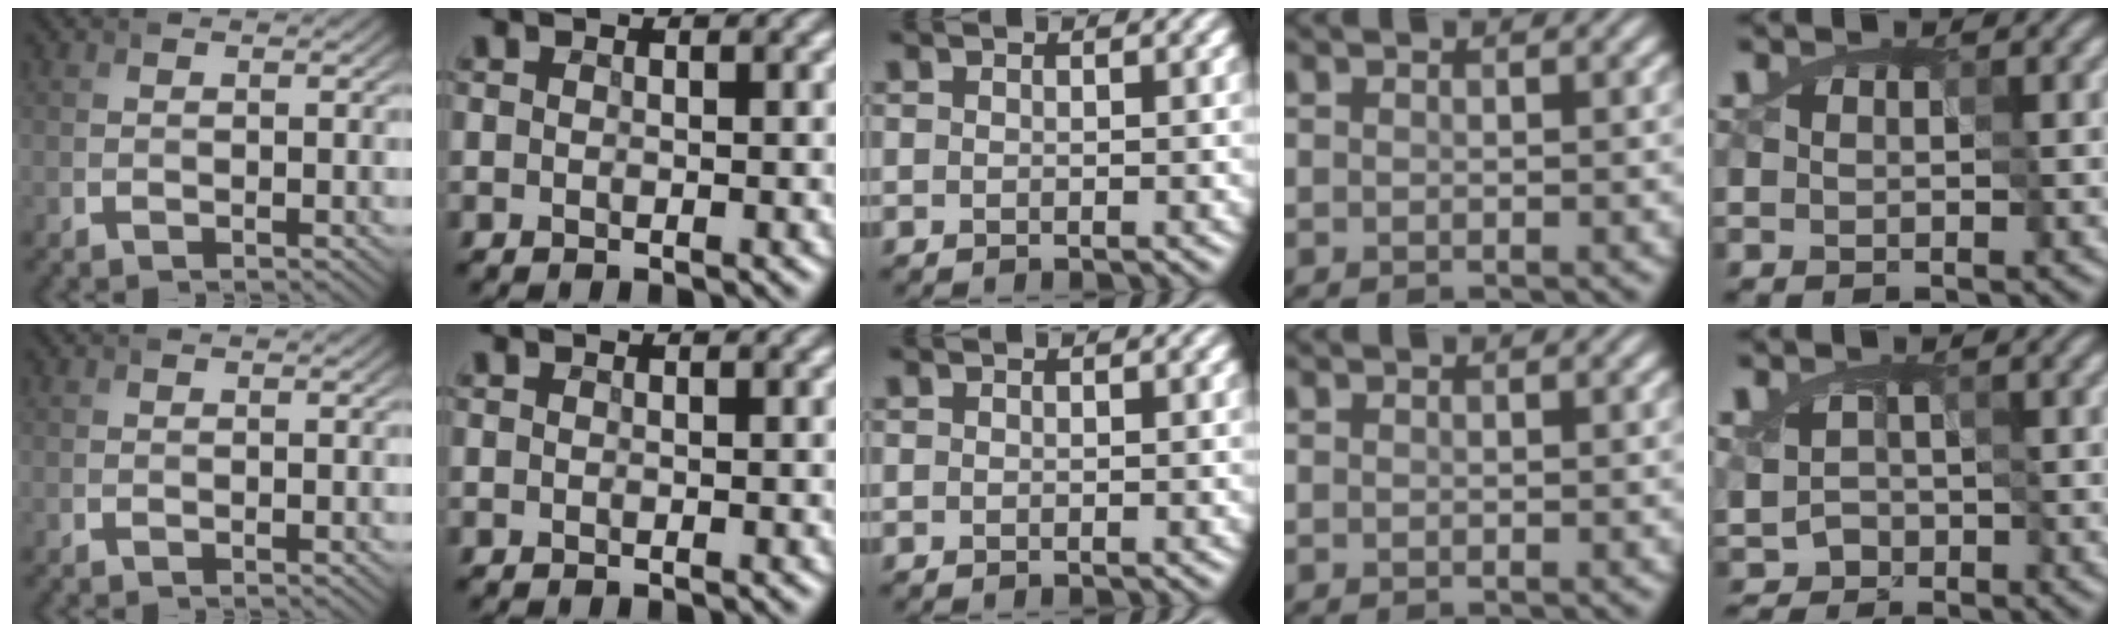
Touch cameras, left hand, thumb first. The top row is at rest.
{"little": {"total": 1.6, "force": [-1.4, 0.7, -0.3], "torque": [0.022, -0.002, -0.012]}}